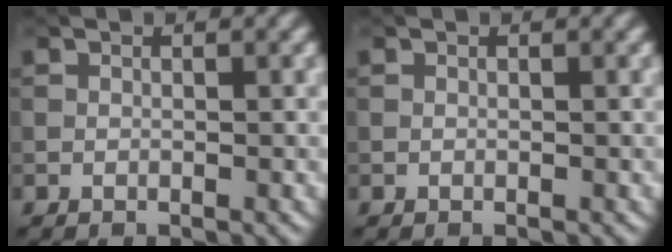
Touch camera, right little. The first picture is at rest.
{"total": 0.0}